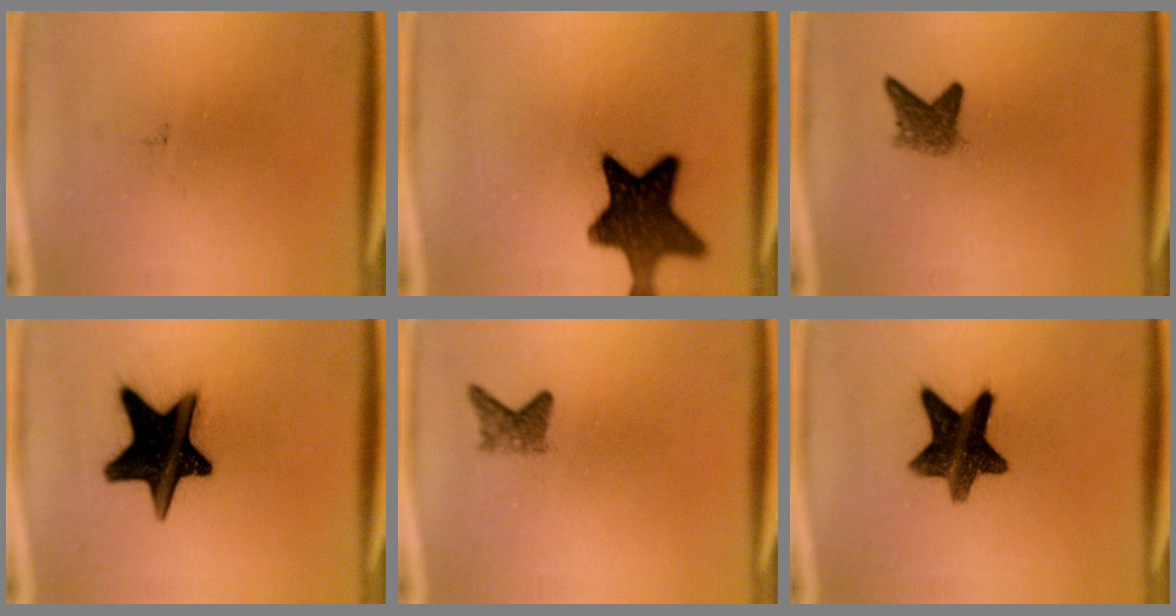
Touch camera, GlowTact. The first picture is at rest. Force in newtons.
{"total": 13.0}
{"total": 3.1}
{"total": 19.2}
{"total": 2.1}
{"total": 12.1}